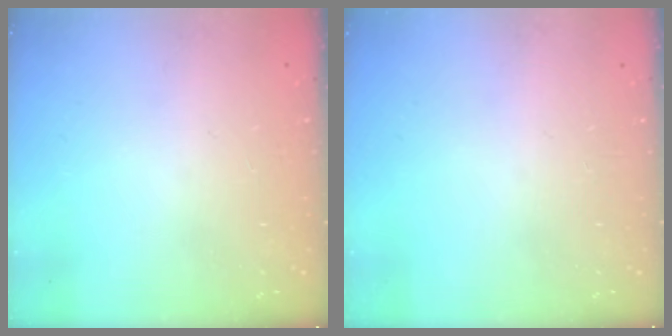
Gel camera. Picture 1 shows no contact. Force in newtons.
{"total": 0.0}